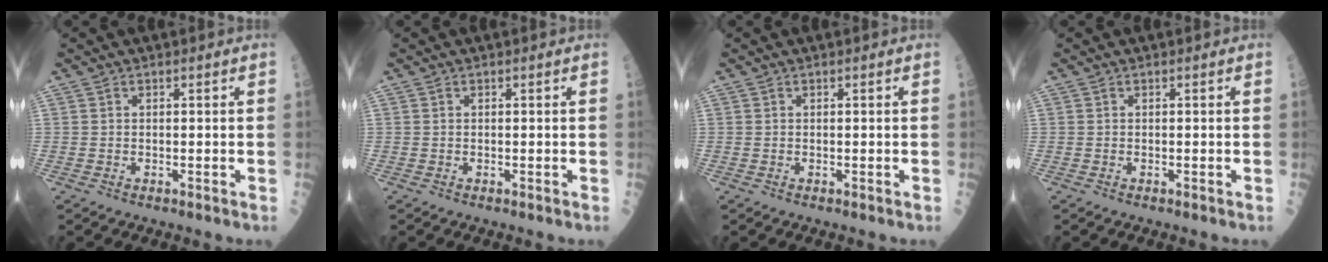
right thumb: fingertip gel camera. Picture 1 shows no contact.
{"total": 0.0}
{"total": 0.0}
{"total": 0.0}